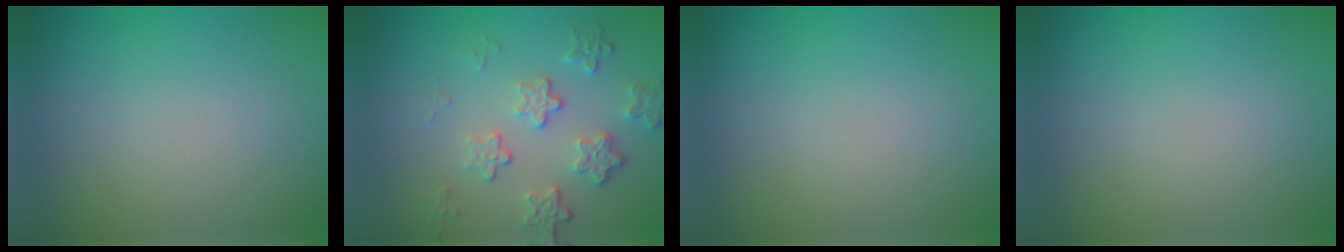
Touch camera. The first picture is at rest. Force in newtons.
{"total": 4.0, "press": 3.1, "slide": 2.5}
{"total": 0.0}
{"total": 0.0}